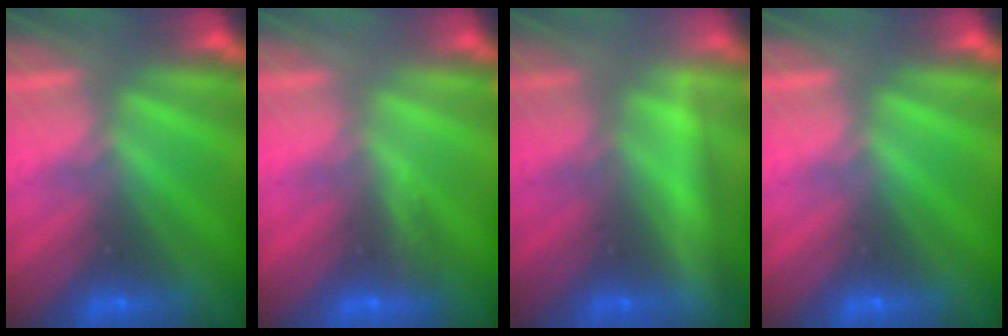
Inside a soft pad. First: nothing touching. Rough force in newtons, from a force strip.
{"total": 2.9}
{"total": 2.3}
{"total": 0.0}